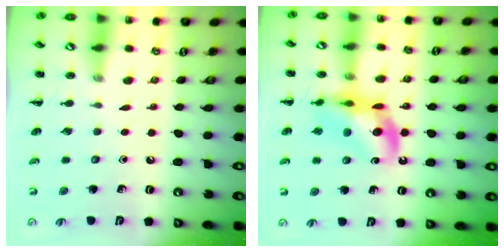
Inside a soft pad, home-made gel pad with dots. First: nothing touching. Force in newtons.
{"total": 12.9, "press": 12.4, "slide": 3.4}